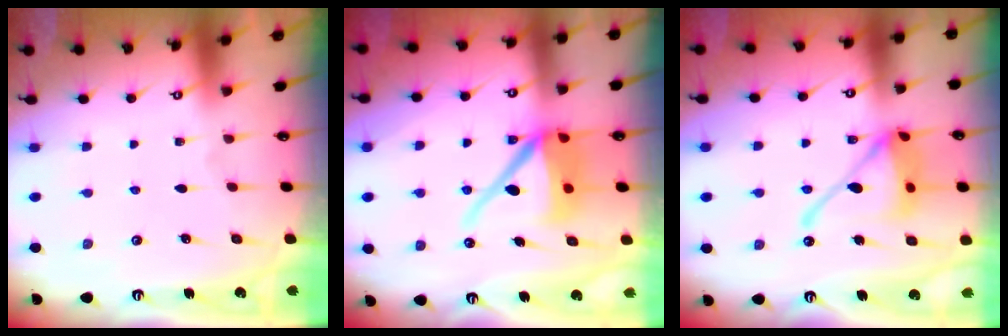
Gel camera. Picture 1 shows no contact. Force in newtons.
{"total": 12.5, "press": 12.3, "slide": 1.8}
{"total": 15.6, "press": 15.6, "slide": 1.6}